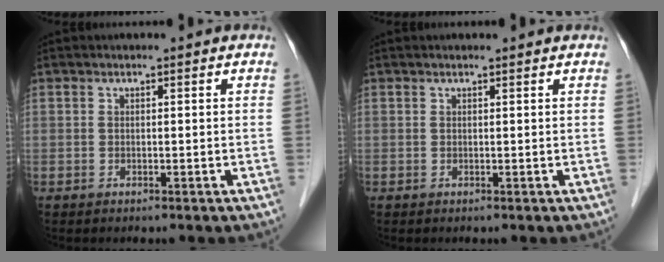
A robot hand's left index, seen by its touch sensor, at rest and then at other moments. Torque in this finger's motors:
{"motor_torque": [0.09, -0.16, 0.05, 0.01]}